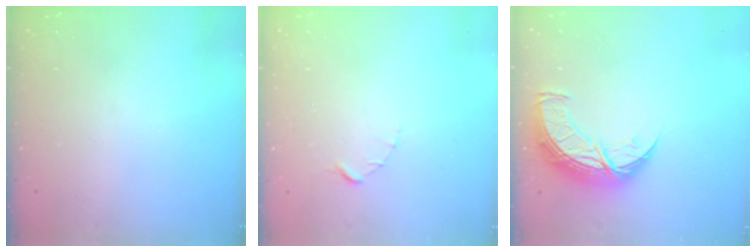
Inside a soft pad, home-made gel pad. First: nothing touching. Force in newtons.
{"total": 1.5, "press": 1.5, "slide": 0.2}
{"total": 10.7, "press": 10.6, "slide": 0.8}